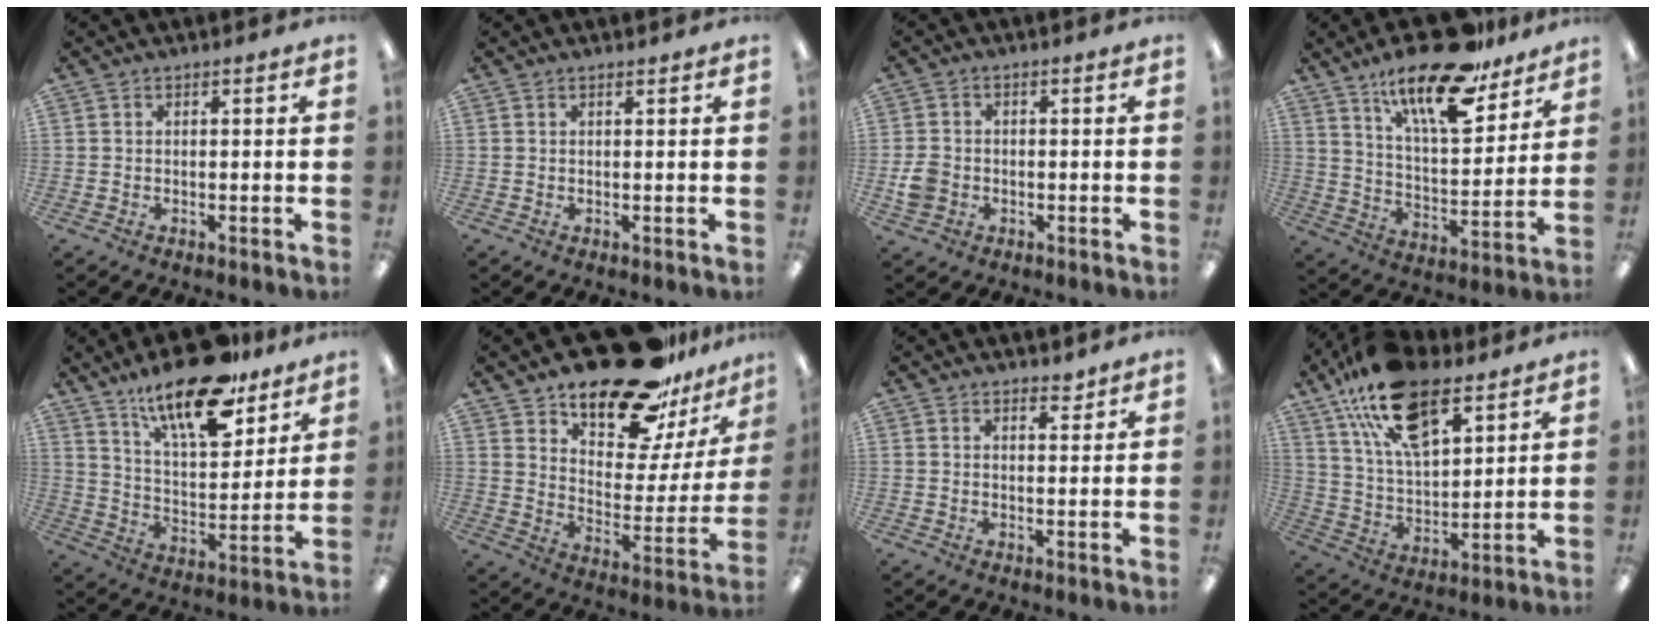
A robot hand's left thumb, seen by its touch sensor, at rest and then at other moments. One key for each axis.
{"total": 0.6, "fx": 0.5, "fy": 0.1, "fz": 0.3, "tx": -0.007, "ty": 0.001, "tz": 0.010}
{"total": 4.4, "fx": -1.1, "fy": 3.8, "fz": 1.9, "tx": -0.022, "ty": 0.007, "tz": -0.020}
{"total": 20.3, "fx": 14.7, "fy": 6.9, "fz": 12.1, "tx": -0.198, "ty": -0.089, "tz": 0.248}
{"total": 18.5, "fx": 14.2, "fy": 6.1, "fz": 10.1, "tx": -0.171, "ty": -0.082, "tz": 0.241}
{"total": 21.9, "fx": 17.4, "fy": 8.7, "fz": 10.2, "tx": -0.151, "ty": -0.116, "tz": 0.295}
{"total": 2.8, "fx": 2.5, "fy": 1.0, "fz": 0.9, "tx": 0.004, "ty": -0.015, "tz": 0.040}
{"total": 20.3, "fx": 12.6, "fy": 9.8, "fz": 12.6, "tx": -0.223, "ty": -0.050, "tz": 0.225}